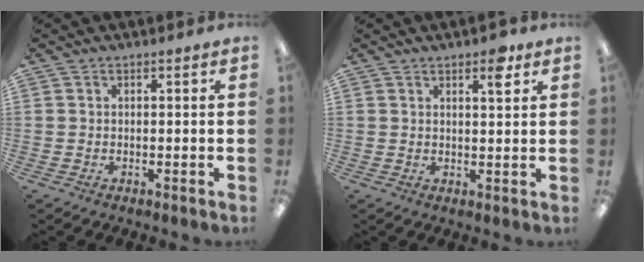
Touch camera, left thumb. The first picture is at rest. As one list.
[{"total": 4.4, "force": [2.8, 1.3, 3.1], "torque": [-0.036, -0.010, 0.042]}]